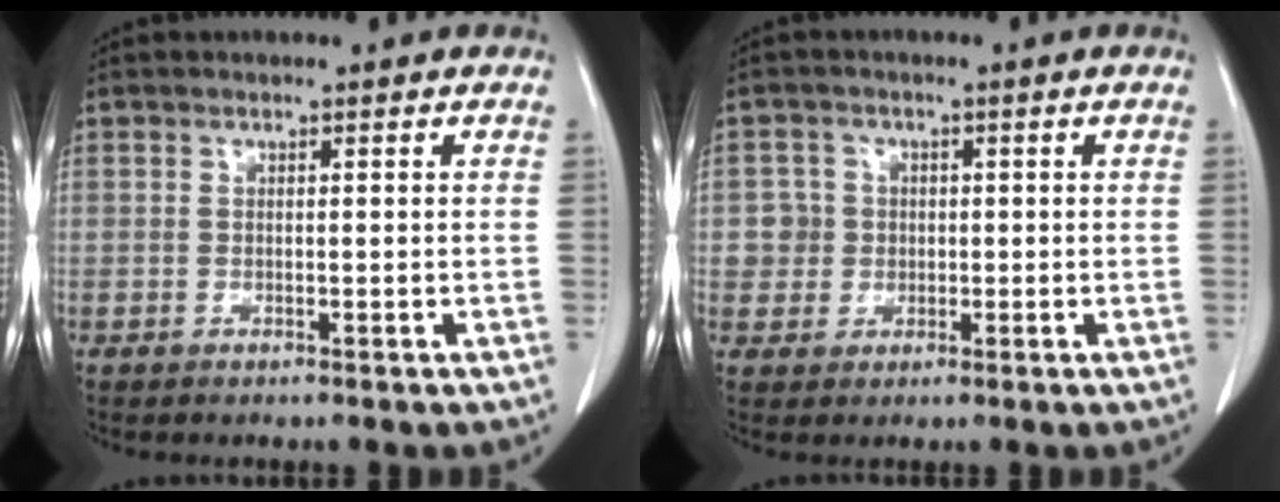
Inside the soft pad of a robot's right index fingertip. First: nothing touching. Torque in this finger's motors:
{"motor_torque": [0.08, 0.02, 0.02, 0.01]}